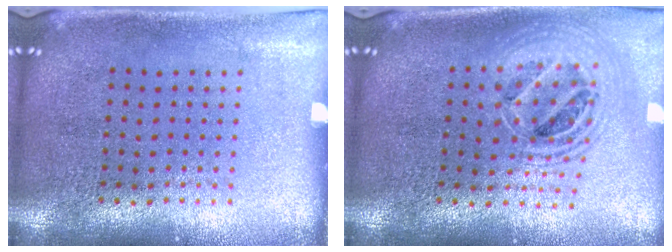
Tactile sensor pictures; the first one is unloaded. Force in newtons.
{"total": 2.0, "press": 1.6, "slide": 1.2}